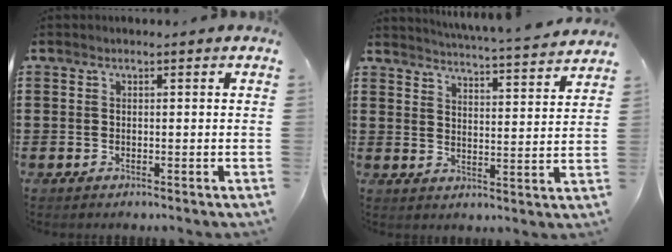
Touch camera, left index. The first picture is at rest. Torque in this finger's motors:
{"motor_torque": [2.14, 0.00, 0.38, 0.09]}